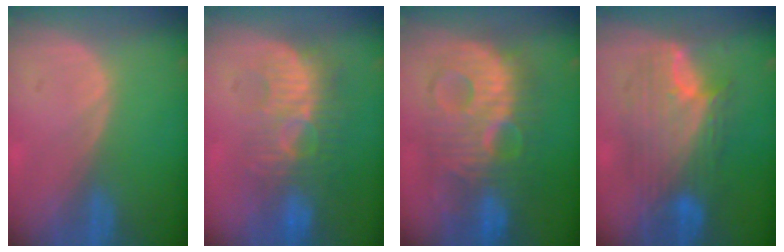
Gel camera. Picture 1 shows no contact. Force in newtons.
{"total": 9.1, "press": 8.7, "slide": 2.7}
{"total": 11.4, "press": 11.4, "slide": 0.7}
{"total": 9.8, "press": 9.8, "slide": 0.6}